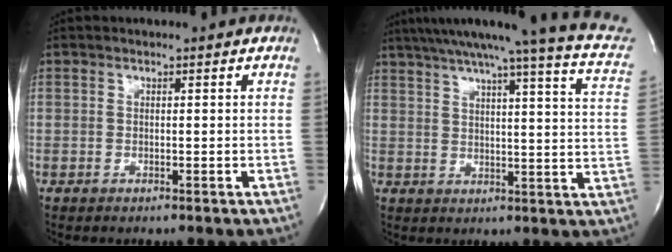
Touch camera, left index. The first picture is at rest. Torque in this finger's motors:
{"motor_torque": [0.23, -0.54, 0.12, 0.07]}